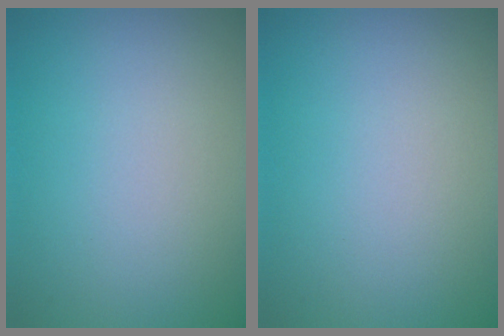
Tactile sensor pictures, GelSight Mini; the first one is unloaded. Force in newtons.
{"total": 0.0}